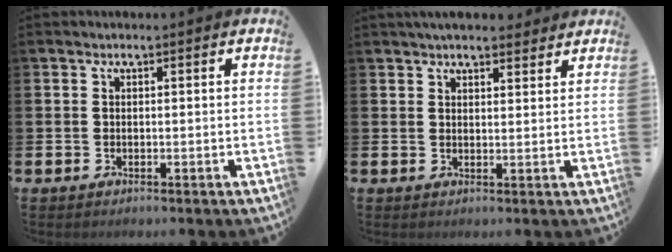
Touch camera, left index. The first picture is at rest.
{"total": 3.7, "force": [3.6, 0.8, 0.6], "torque": [-0.007, -0.015, 0.065]}